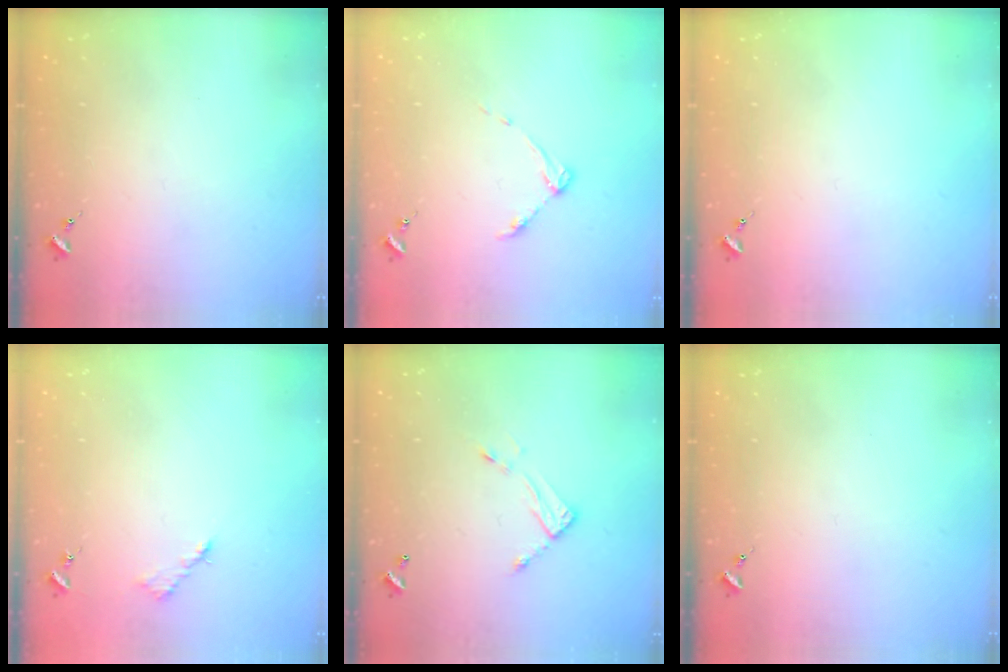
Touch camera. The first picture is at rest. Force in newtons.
{"total": 4.9, "press": 4.8, "slide": 0.7}
{"total": 0.0}
{"total": 3.1, "press": 3.1, "slide": 0.4}
{"total": 7.3, "press": 7.3, "slide": 0.3}
{"total": 0.0}